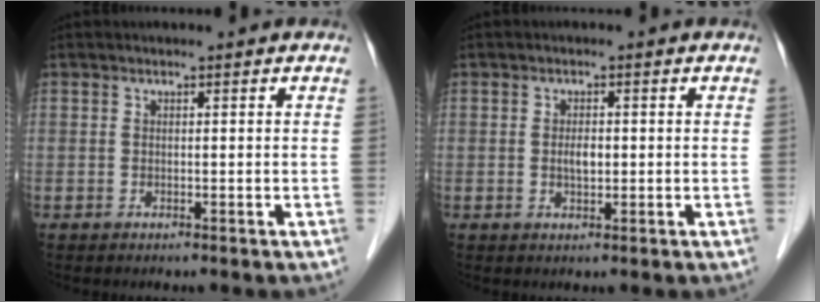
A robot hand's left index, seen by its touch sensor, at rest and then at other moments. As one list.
[{"total": 1.9, "force": [0.0, 0.9, 1.7], "torque": [-0.033, 0.000, 0.000]}]